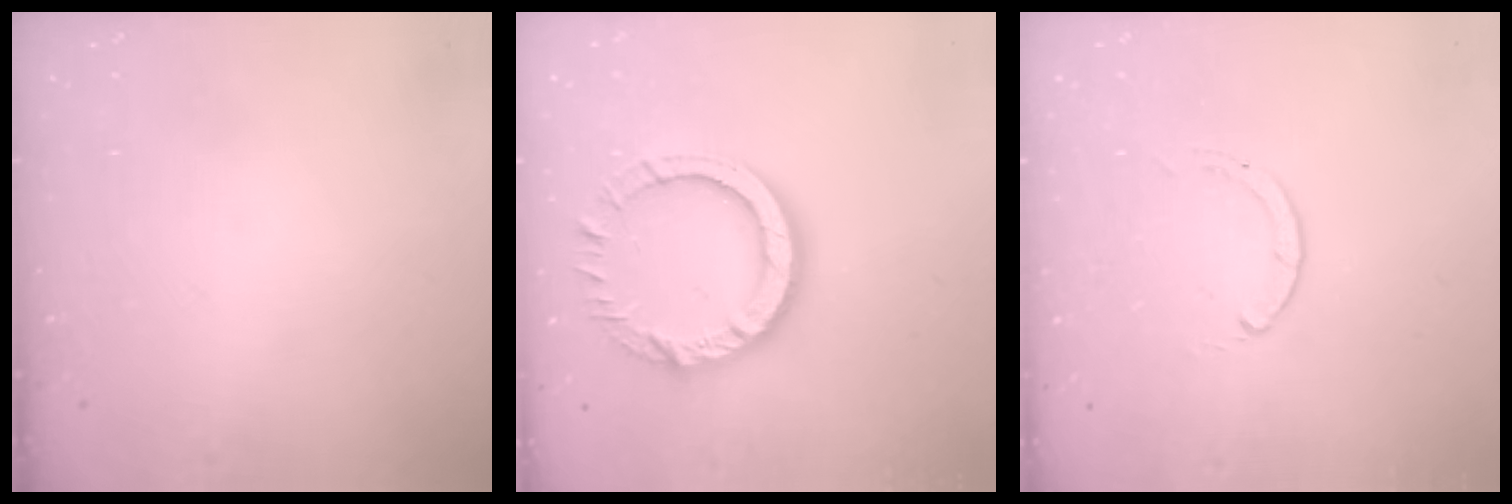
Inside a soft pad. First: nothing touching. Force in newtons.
{"total": 12.8, "press": 12.7, "slide": 1.4}
{"total": 0.0}